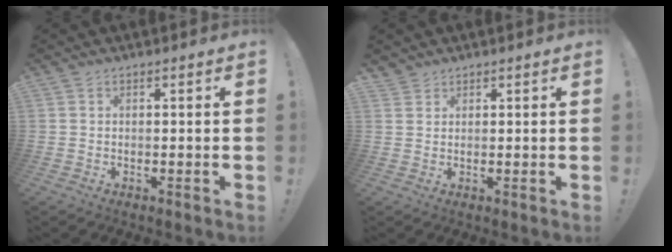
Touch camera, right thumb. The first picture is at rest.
{"total": 2.2, "force": [1.9, 1.1, 0.0], "torque": [0.001, -0.009, 0.036]}